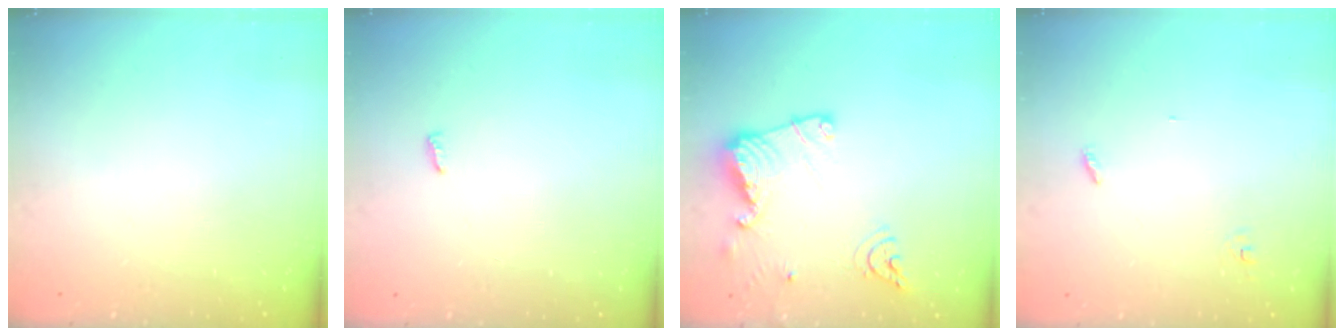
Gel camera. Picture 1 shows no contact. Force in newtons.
{"total": 3.5, "press": 3.5, "slide": 0.3}
{"total": 15.2, "press": 15.1, "slide": 1.8}
{"total": 2.8, "press": 2.8, "slide": 0.2}